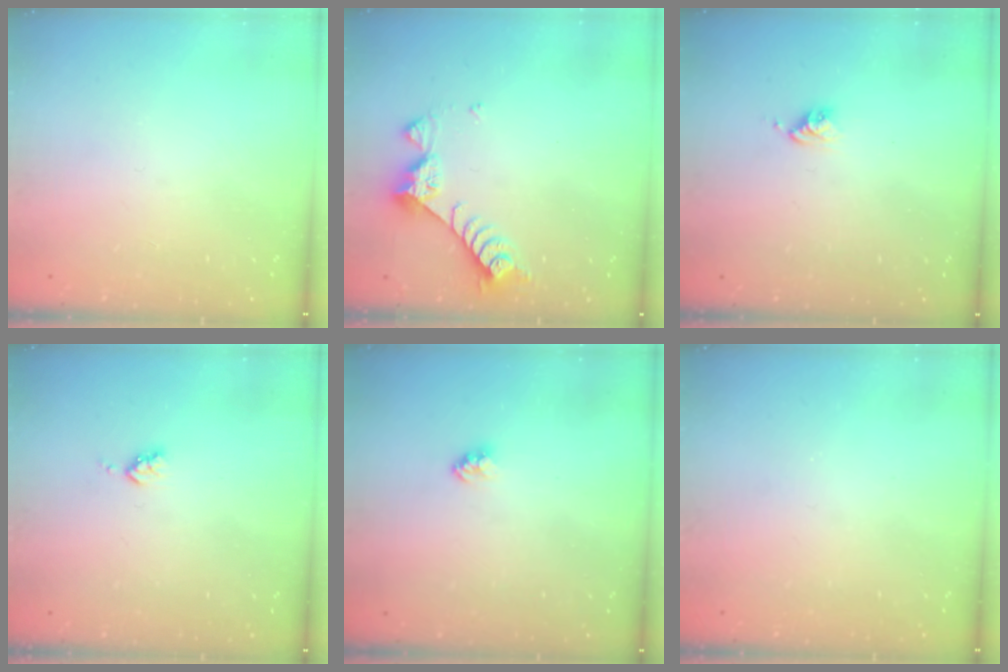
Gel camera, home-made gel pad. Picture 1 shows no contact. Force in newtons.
{"total": 8.3, "press": 8.3, "slide": 0.5}
{"total": 3.7, "press": 3.7, "slide": 0.6}
{"total": 3.2, "press": 3.2, "slide": 0.4}
{"total": 2.3, "press": 2.3, "slide": 0.1}
{"total": 0.0}